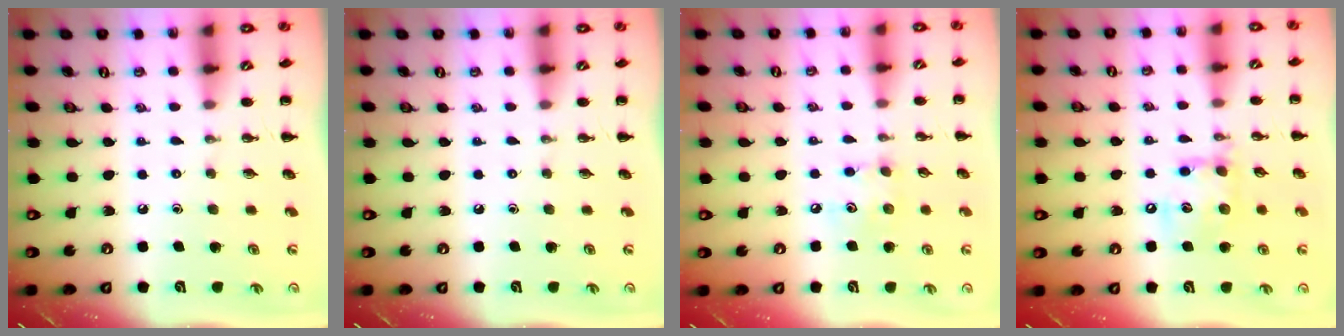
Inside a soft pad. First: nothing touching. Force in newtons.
{"total": 0.0}
{"total": 5.1, "press": 5.0, "slide": 0.8}
{"total": 12.1, "press": 11.9, "slide": 1.9}